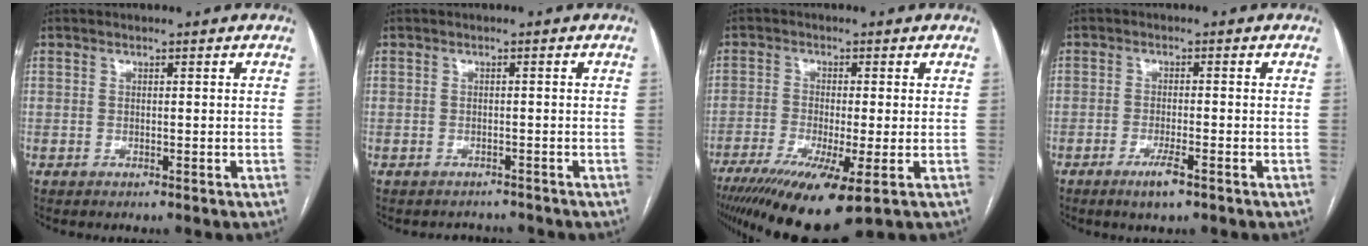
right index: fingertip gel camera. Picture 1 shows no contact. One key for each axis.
{"total": 2.5, "fx": -2.3, "fy": 1.0, "fz": -0.4, "tx": 0.005, "ty": 0.003, "tz": -0.031}
{"total": 13.5, "fx": -7.8, "fy": 1.7, "fz": 11.0, "tx": -0.179, "ty": -0.037, "tz": -0.127}
{"total": 3.4, "fx": -2.1, "fy": 0.4, "fz": 2.7, "tx": -0.051, "ty": -0.005, "tz": -0.034}